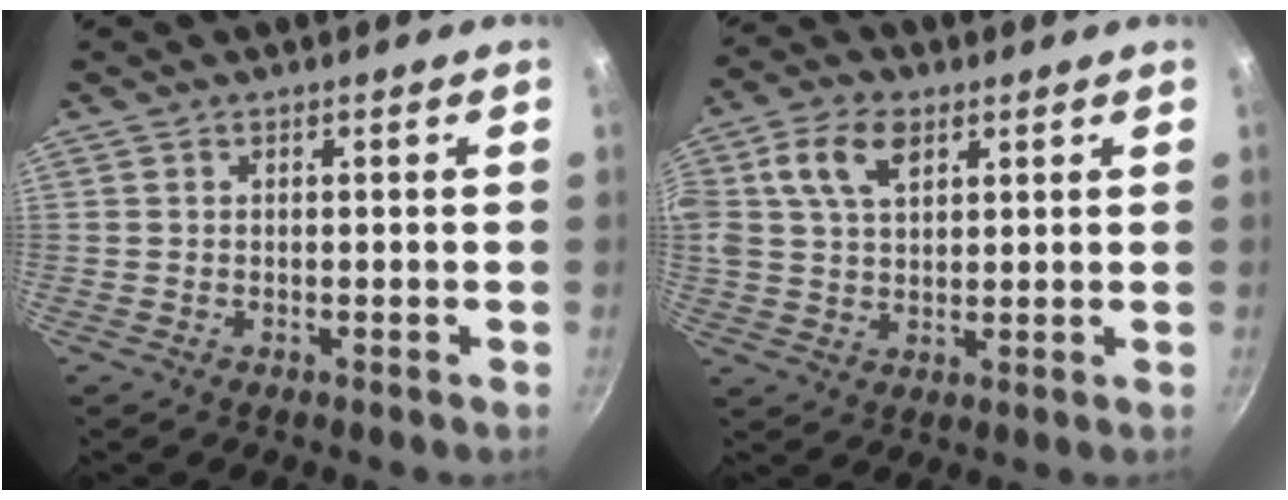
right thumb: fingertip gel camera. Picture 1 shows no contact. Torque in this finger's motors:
{"motor_torque": [1.34, 1.46, 2.24, 0.53, 0.48]}